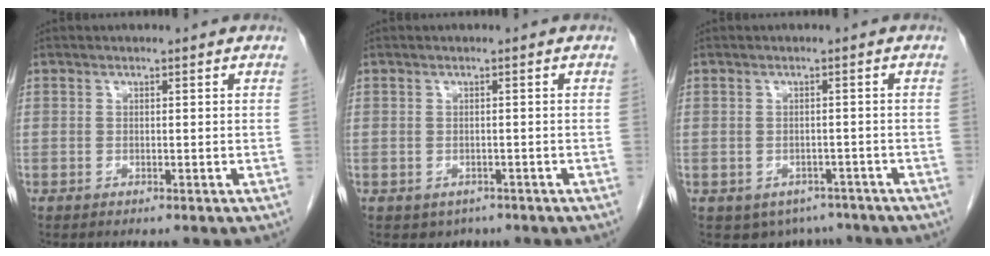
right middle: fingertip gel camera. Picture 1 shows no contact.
{"total": 2.0, "force": [-1.2, 1.6, 0.6], "torque": [-0.008, 0.002, -0.009]}
{"total": 4.9, "force": [-3.4, 3.4, 0.9], "torque": [0.000, 0.005, -0.042]}